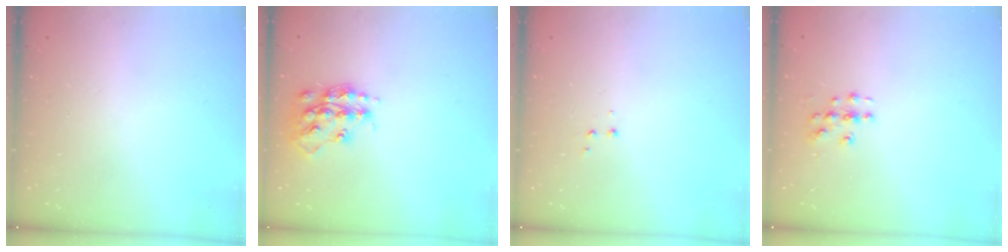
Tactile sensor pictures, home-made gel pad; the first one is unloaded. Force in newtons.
{"total": 14.7, "press": 14.7, "slide": 0.9}
{"total": 3.4, "press": 3.3, "slide": 0.6}
{"total": 3.7, "press": 3.7, "slide": 0.1}